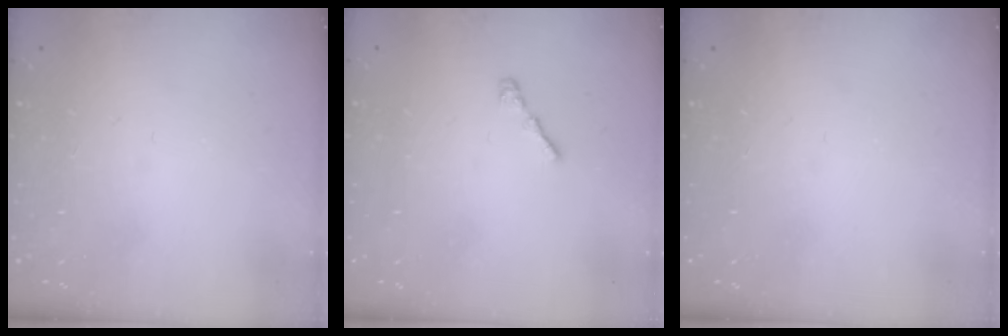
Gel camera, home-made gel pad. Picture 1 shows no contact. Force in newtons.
{"total": 2.2, "press": 2.1, "slide": 0.6}
{"total": 0.0}